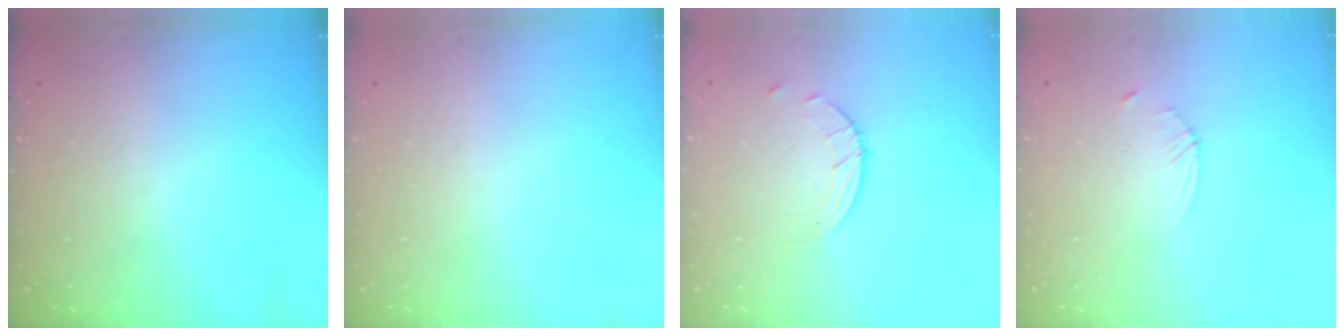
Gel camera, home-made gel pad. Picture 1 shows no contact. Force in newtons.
{"total": 0.0}
{"total": 4.0, "press": 4.0, "slide": 0.4}
{"total": 2.3, "press": 2.3, "slide": 0.3}